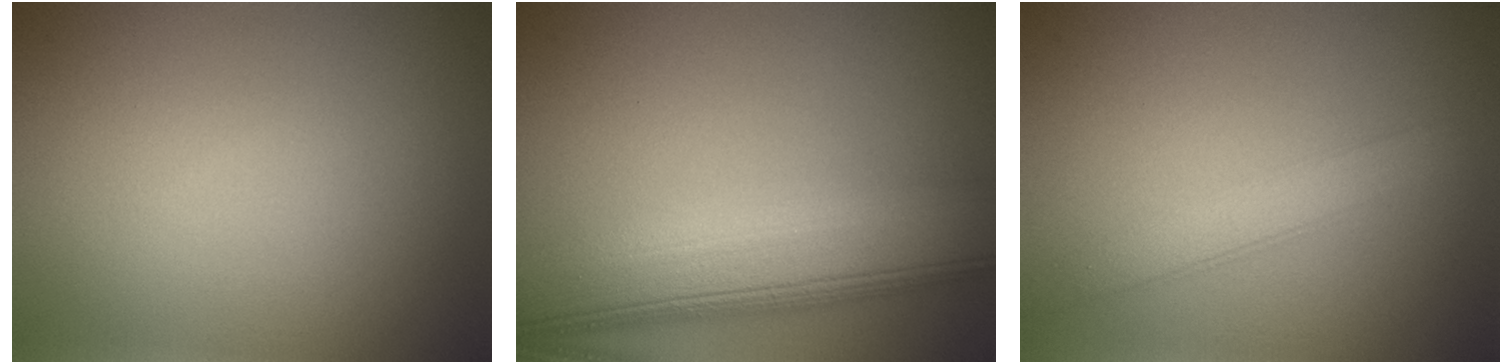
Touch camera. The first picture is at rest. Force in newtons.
{"total": 10.9, "press": 10.9, "slide": 0.9}
{"total": 2.5, "press": 2.5, "slide": 0.1}